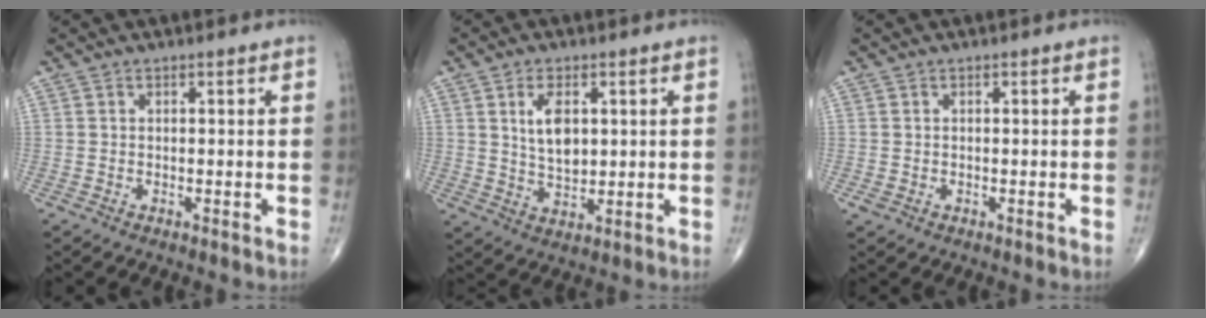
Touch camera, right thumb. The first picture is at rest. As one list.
[{"total": 6.8, "force": [1.9, 3.8, 5.3], "torque": [-0.082, -0.011, 0.040]}, {"total": 0.9, "force": [-0.3, 0.7, 0.5], "torque": [-0.013, 0.000, -0.003]}]